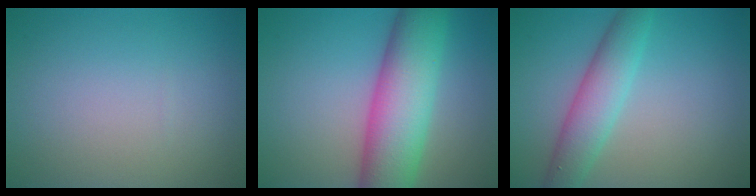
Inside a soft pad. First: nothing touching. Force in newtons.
{"total": 9.9, "press": 9.9, "slide": 0.3}
{"total": 4.3, "press": 4.3, "slide": 0.2}